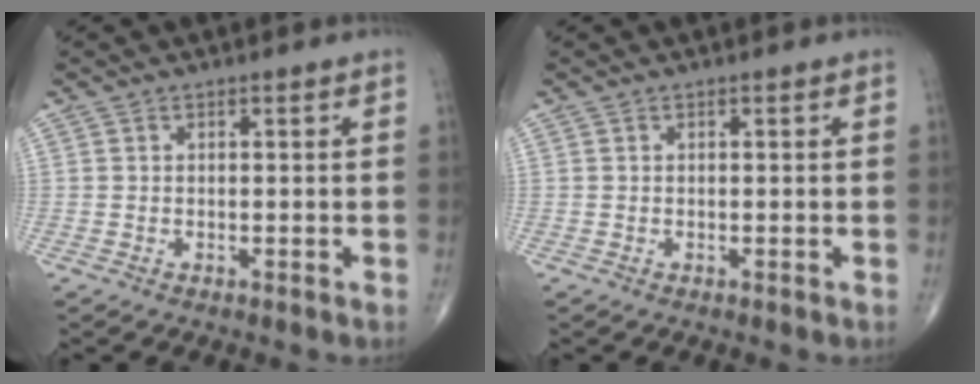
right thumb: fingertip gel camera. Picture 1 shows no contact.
{"total": 0.0}